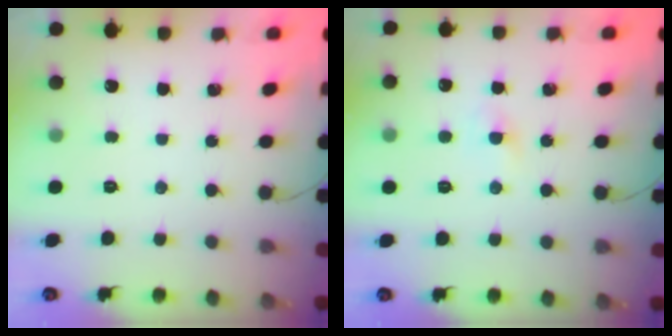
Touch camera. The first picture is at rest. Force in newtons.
{"total": 2.2, "press": 2.1, "slide": 0.8}